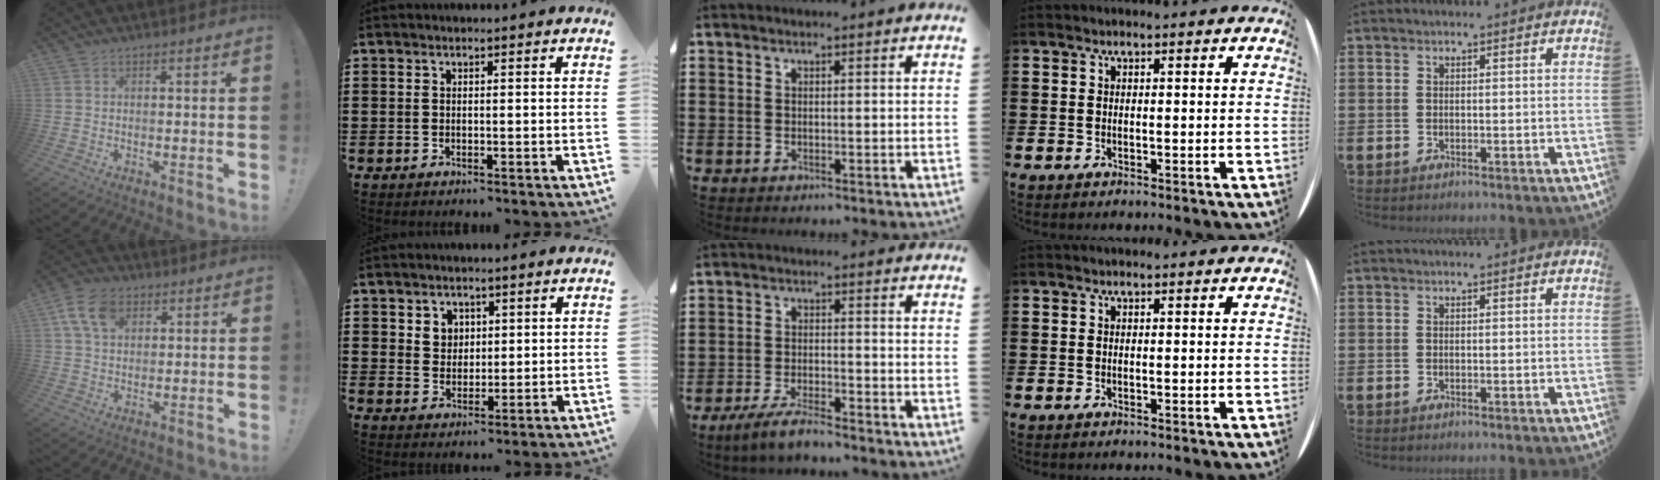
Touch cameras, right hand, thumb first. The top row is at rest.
{"thumb": {"total": 10.3, "force": [4.3, 7.0, 6.4], "torque": [-0.112, 0.000, 0.082]}, "index": {"total": 3.3, "force": [1.6, 2.8, 0.6], "torque": [-0.017, 0.007, 0.028]}, "middle": {"total": 4.4, "force": [-3.9, 0.5, 2.1], "torque": [-0.048, -0.004, -0.077]}}